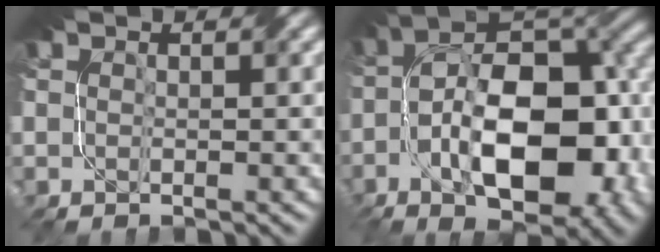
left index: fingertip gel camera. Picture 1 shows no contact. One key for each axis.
{"total": 15.4, "fx": -3.6, "fy": 8.2, "fz": 12.5, "tx": -0.179, "ty": 0.006, "tz": -0.060}